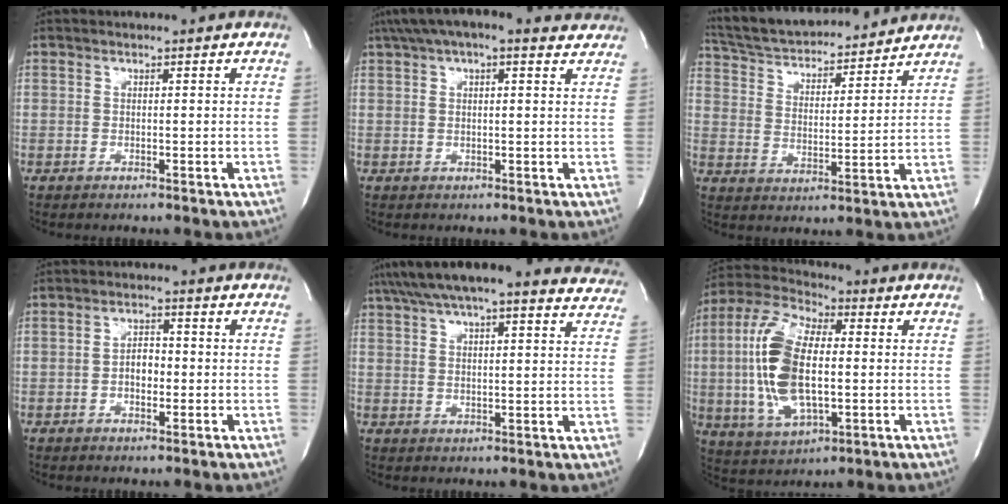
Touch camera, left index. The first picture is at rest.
{"total": 11.9, "force": [9.2, 3.2, 6.8], "torque": [-0.116, 0.048, 0.122]}
{"total": 19.5, "force": [18.0, 4.1, 6.2], "torque": [-0.116, 0.024, 0.279]}
{"total": 3.3, "force": [-0.7, 1.8, 2.7], "torque": [-0.046, 0.008, -0.011]}
{"total": 24.9, "force": [21.6, 4.7, 11.4], "torque": [-0.187, 0.004, 0.266]}
{"total": 15.7, "force": [-0.4, 6.4, 14.3], "torque": [-0.319, 0.007, -0.007]}